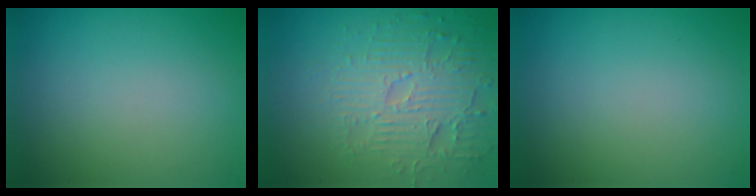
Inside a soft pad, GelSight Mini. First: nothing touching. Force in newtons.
{"total": 4.4, "press": 4.0, "slide": 1.8}
{"total": 0.0}